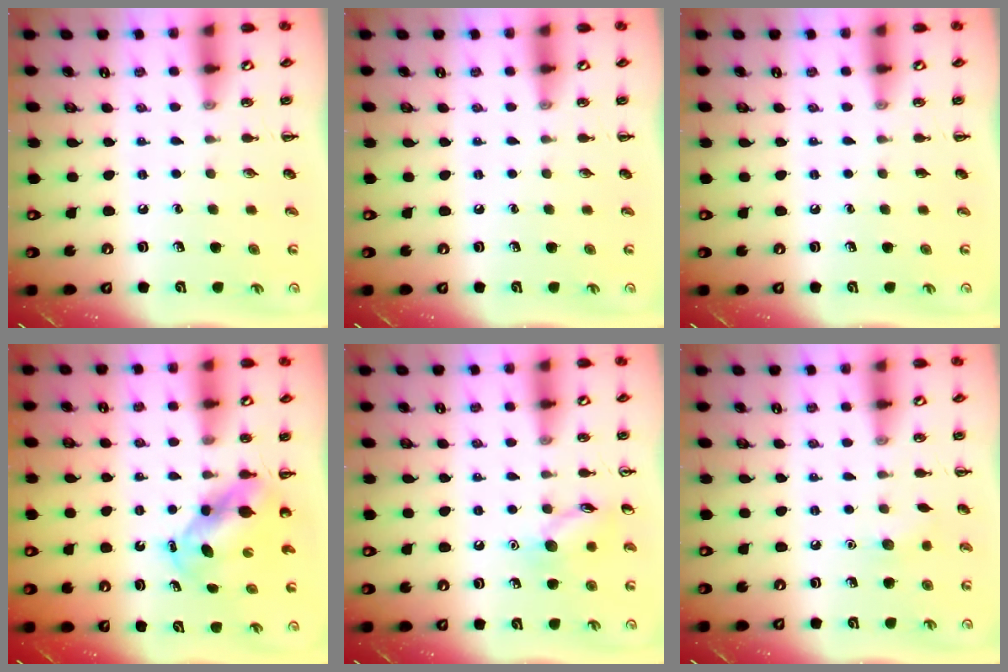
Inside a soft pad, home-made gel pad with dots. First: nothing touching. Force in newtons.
{"total": 0.0}
{"total": 0.0}
{"total": 5.5, "press": 5.3, "slide": 1.4}
{"total": 8.7, "press": 8.7, "slide": 0.6}
{"total": 4.8, "press": 4.6, "slide": 1.4}